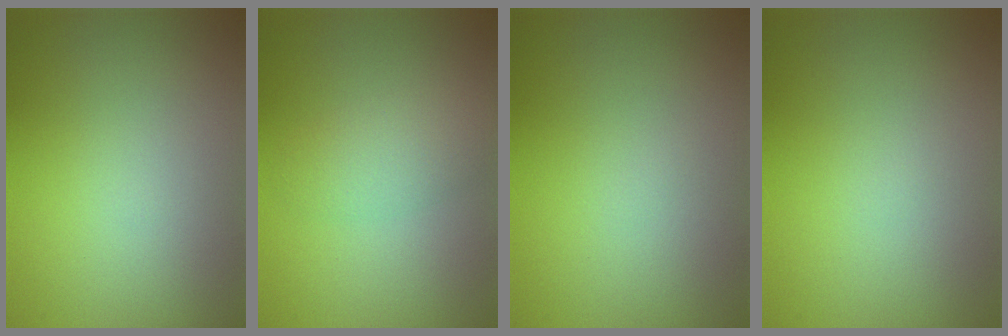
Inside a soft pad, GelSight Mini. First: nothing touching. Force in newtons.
{"total": 2.6, "press": 2.6, "slide": 0.2}
{"total": 0.0}
{"total": 0.0}